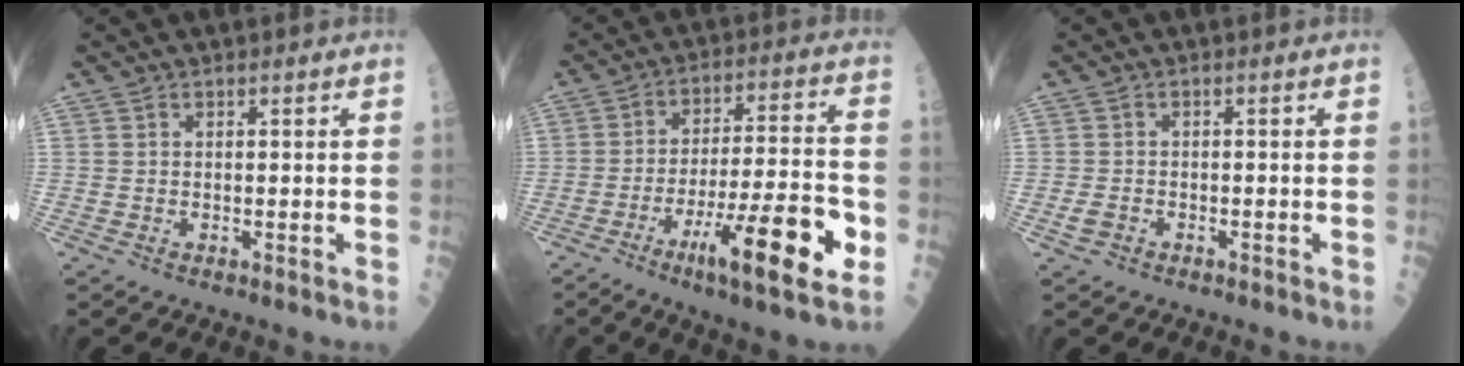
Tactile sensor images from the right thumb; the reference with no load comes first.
{"total": 17.6, "force": [-6.9, 3.1, 15.9], "torque": [-0.260, 0.020, -0.106]}
{"total": 1.8, "force": [-0.9, 1.3, 1.0], "torque": [-0.022, 0.007, -0.016]}